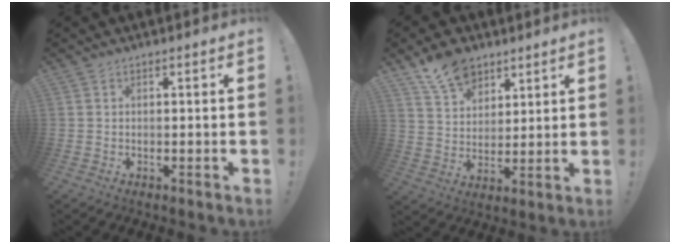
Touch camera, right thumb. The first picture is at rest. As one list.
[{"total": 11.8, "force": [8.1, 7.5, 4.1], "torque": [-0.067, -0.048, 0.155]}]